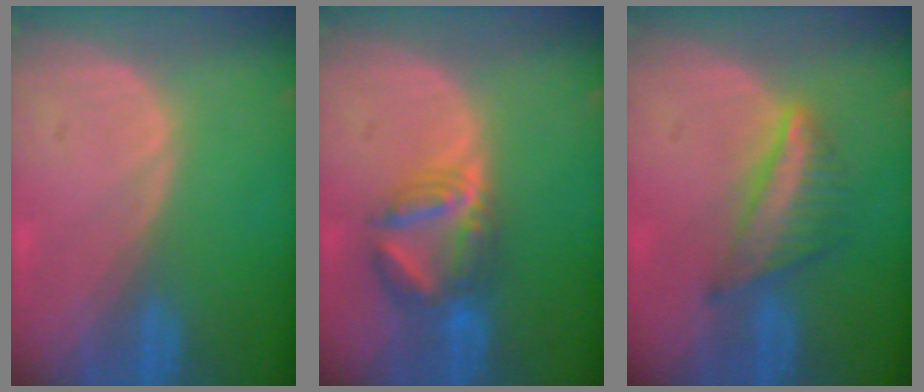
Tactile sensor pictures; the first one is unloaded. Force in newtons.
{"total": 6.4, "press": 6.3, "slide": 0.9}
{"total": 6.2, "press": 5.9, "slide": 2.0}